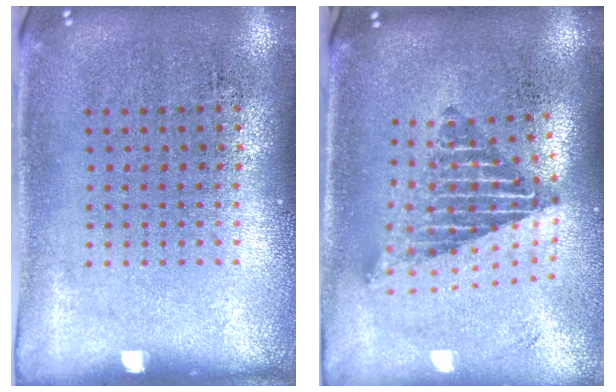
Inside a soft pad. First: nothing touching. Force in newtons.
{"total": 2.1, "press": 1.6, "slide": 1.3}